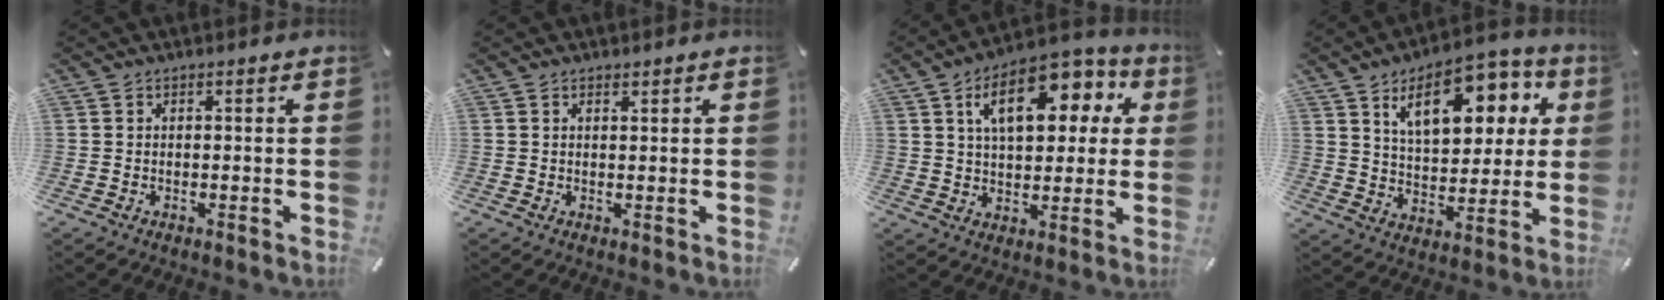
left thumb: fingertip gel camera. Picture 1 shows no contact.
{"total": 0.8, "force": [0.6, 0.4, 0.3], "torque": [-0.006, 0.000, 0.012]}
{"total": 15.6, "force": [6.3, 8.9, 11.2], "torque": [-0.167, -0.011, 0.104]}
{"total": 16.8, "force": [8.3, 9.3, 11.2], "torque": [-0.170, -0.022, 0.140]}